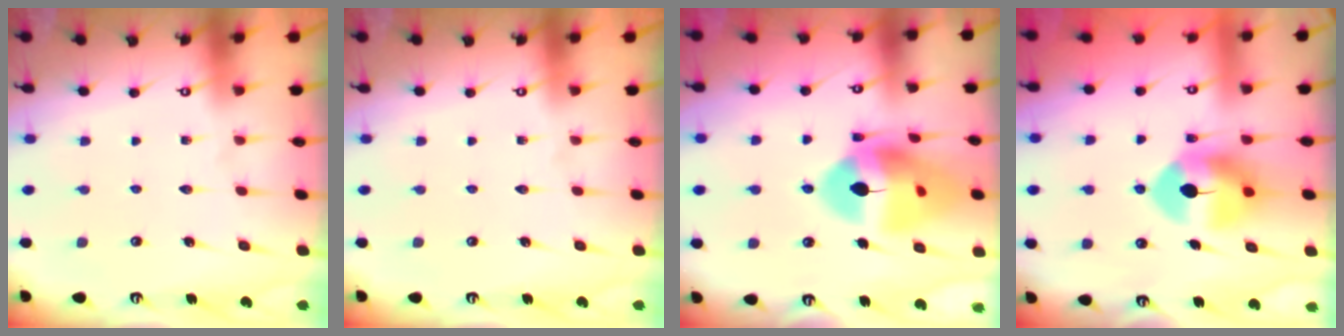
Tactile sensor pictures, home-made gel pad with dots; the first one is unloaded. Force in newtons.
{"total": 0.0}
{"total": 17.9, "press": 17.8, "slide": 1.9}
{"total": 9.7, "press": 9.6, "slide": 1.5}